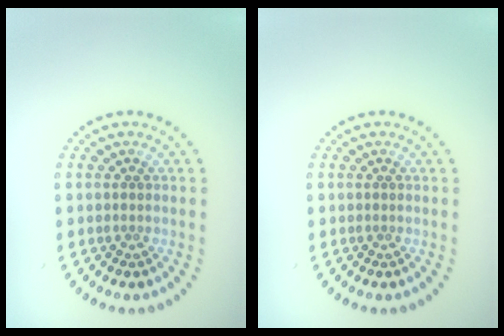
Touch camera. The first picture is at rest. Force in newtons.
{"total": 0.0}